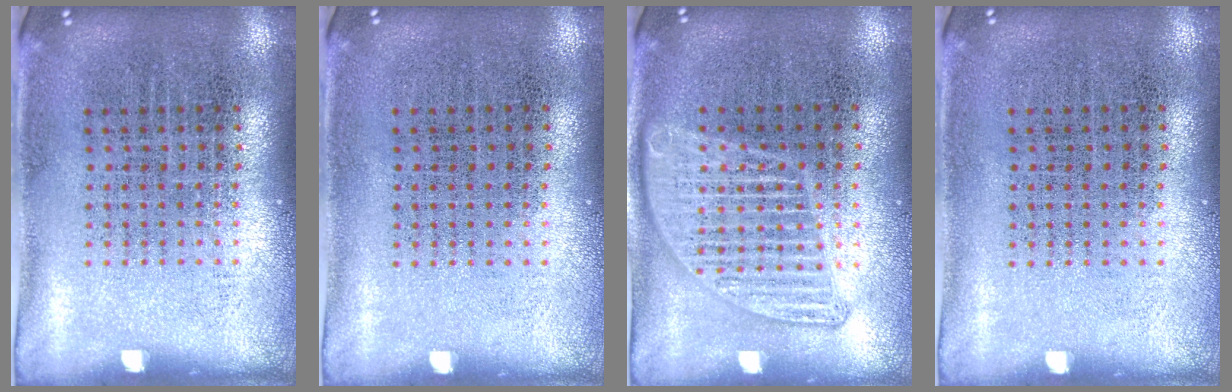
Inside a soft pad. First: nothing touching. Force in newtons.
{"total": 0.0}
{"total": 1.4, "press": 1.4, "slide": 0.2}
{"total": 0.0}